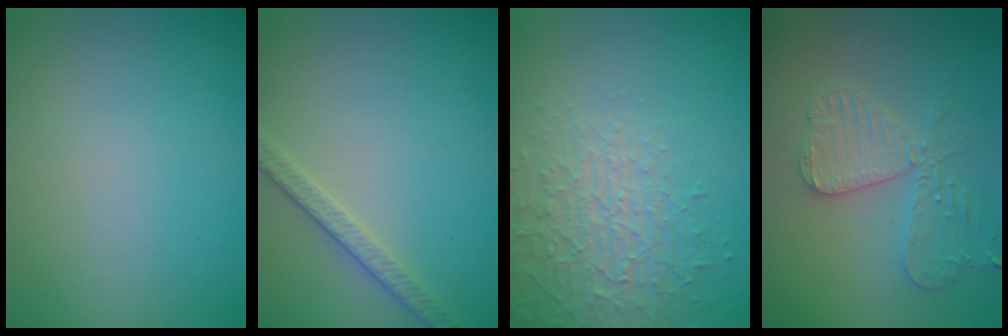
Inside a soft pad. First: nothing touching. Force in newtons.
{"total": 2.5, "press": 2.2, "slide": 1.2}
{"total": 4.5, "press": 3.6, "slide": 2.7}
{"total": 4.0, "press": 3.7, "slide": 1.5}